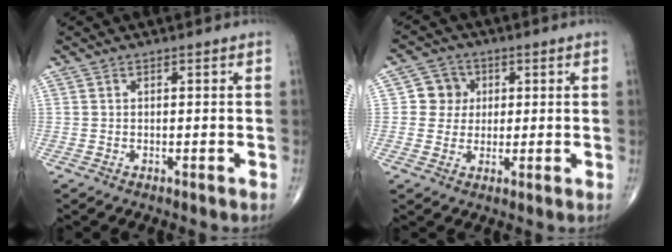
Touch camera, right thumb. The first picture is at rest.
{"total": 5.4, "force": [0.9, 5.2, 1.2], "torque": [0.014, 0.006, 0.009]}